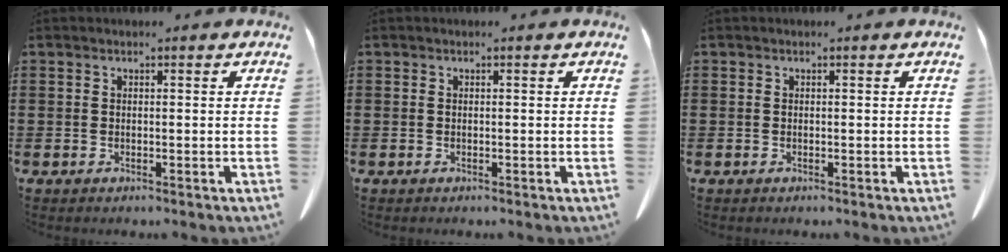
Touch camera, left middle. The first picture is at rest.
{"total": 0.0}
{"total": 0.0}